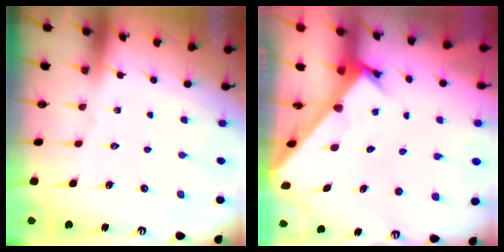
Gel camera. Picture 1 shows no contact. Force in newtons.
{"total": 2.3, "press": 2.3, "slide": 0.2}